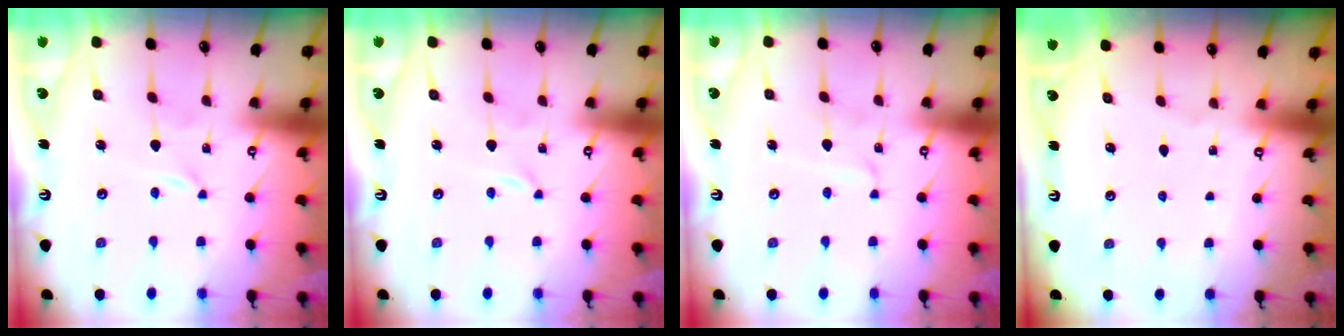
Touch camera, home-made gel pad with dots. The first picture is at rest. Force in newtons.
{"total": 0.0}
{"total": 2.3, "press": 2.3, "slide": 0.2}
{"total": 0.0}